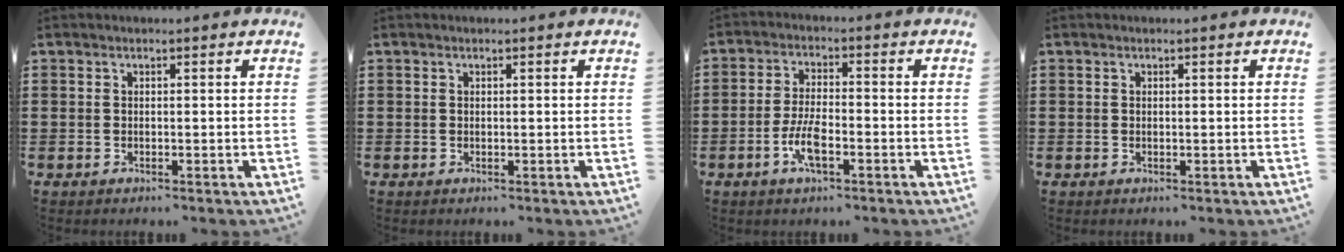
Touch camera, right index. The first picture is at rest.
{"total": 0.0}
{"total": 5.4, "force": [-2.3, 1.6, 4.6], "torque": [-0.104, -0.004, -0.047]}
{"total": 0.0}